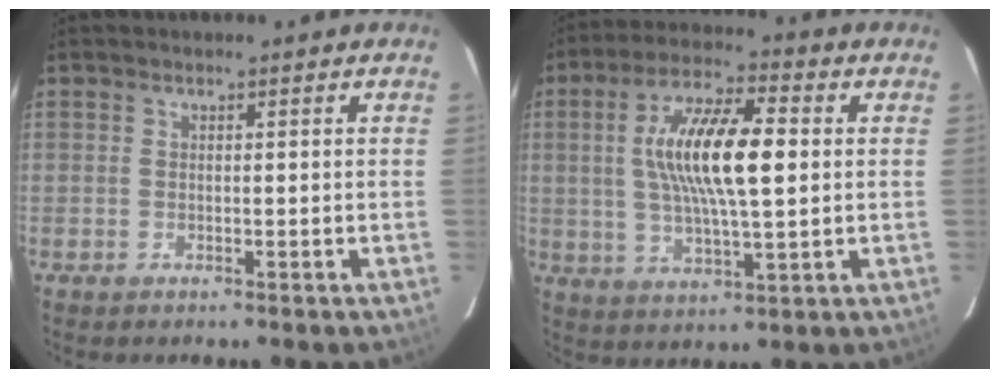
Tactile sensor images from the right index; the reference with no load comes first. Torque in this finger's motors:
{"motor_torque": [0.63, 0.04, 1.05, 0.21]}